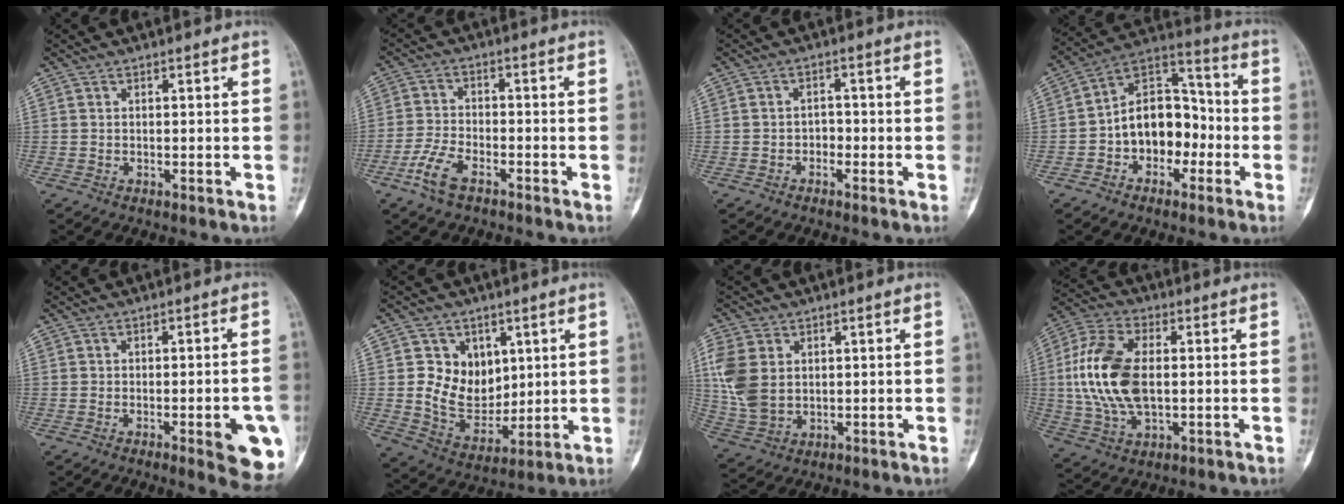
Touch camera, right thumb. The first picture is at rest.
{"total": 6.3, "force": [-3.9, 2.7, 4.1], "torque": [-0.092, 0.016, -0.078]}
{"total": 2.0, "force": [-1.1, 1.6, 0.8], "torque": [0.003, 0.013, -0.024]}
{"total": 13.7, "force": [-3.1, 9.8, 9.2], "torque": [-0.100, 0.055, -0.062]}
{"total": 10.5, "force": [-3.5, 2.6, 9.5], "torque": [-0.098, 0.004, -0.036]}
{"total": 11.5, "force": [3.1, 9.2, 6.2], "torque": [-0.059, -0.023, 0.072]}
{"total": 10.3, "force": [2.1, 7.4, 6.8], "torque": [-0.147, -0.006, 0.051]}
{"total": 16.3, "force": [0.6, 9.3, 13.3], "torque": [-0.271, 0.008, 0.012]}